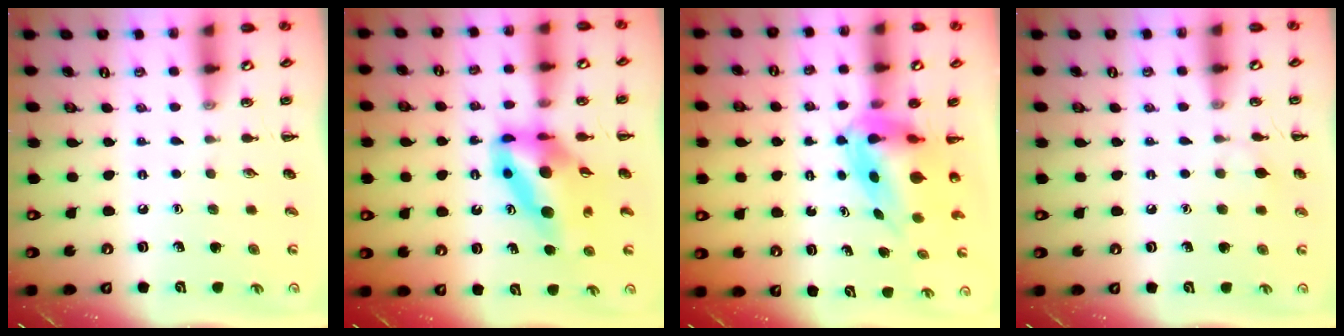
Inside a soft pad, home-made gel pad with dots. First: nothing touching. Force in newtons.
{"total": 12.9, "press": 12.1, "slide": 4.5}
{"total": 6.4, "press": 6.1, "slide": 1.9}
{"total": 5.2, "press": 4.9, "slide": 1.7}